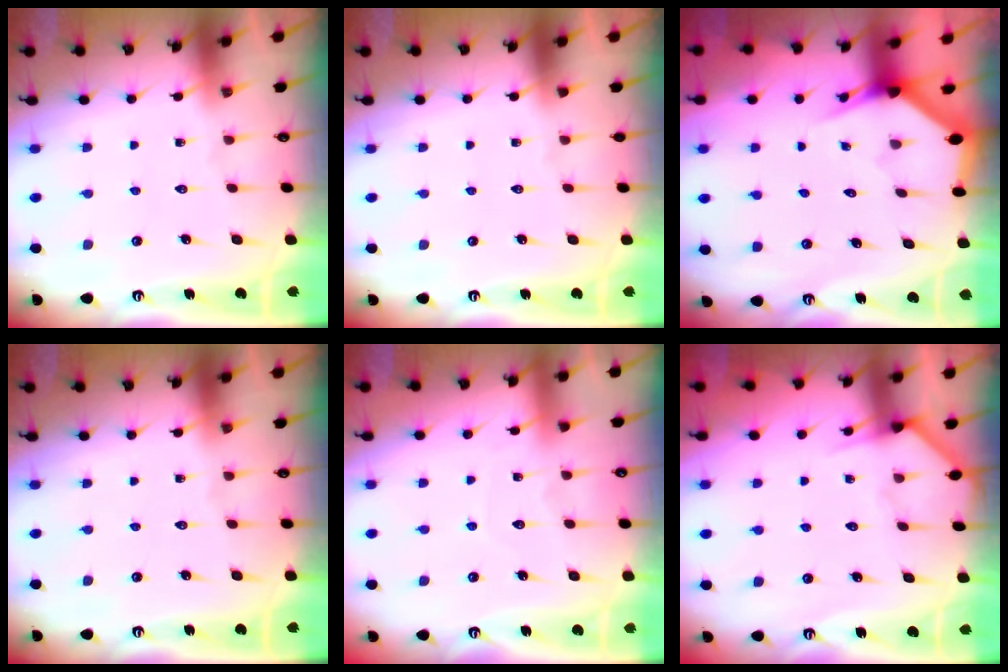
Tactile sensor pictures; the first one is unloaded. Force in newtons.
{"total": 0.0}
{"total": 2.7, "press": 2.7, "slide": 0.1}
{"total": 0.0}
{"total": 4.4, "press": 4.4, "slide": 0.5}
{"total": 6.2, "press": 6.2, "slide": 0.2}